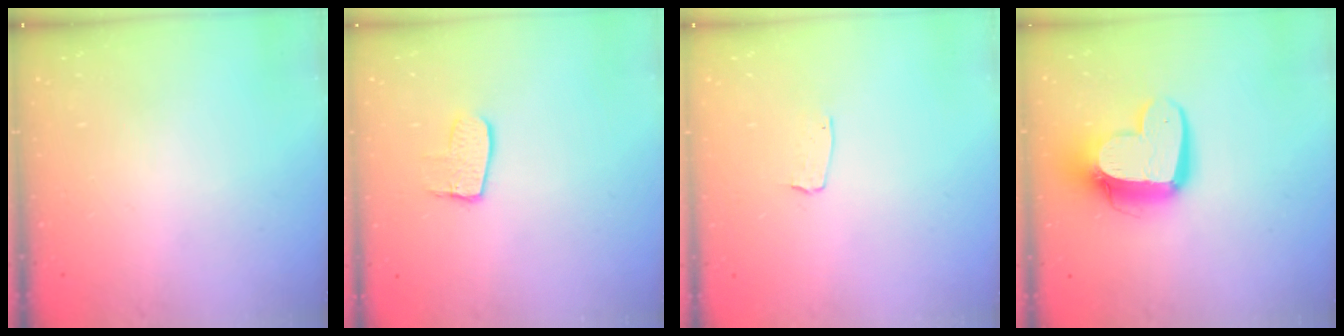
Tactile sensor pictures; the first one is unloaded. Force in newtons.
{"total": 8.0, "press": 8.0, "slide": 0.5}
{"total": 4.0, "press": 3.9, "slide": 0.2}
{"total": 14.6, "press": 14.6, "slide": 1.4}